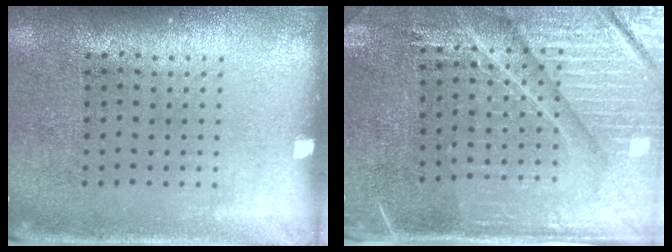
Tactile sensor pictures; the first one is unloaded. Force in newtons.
{"total": 4.6, "press": 4.3, "slide": 1.8}